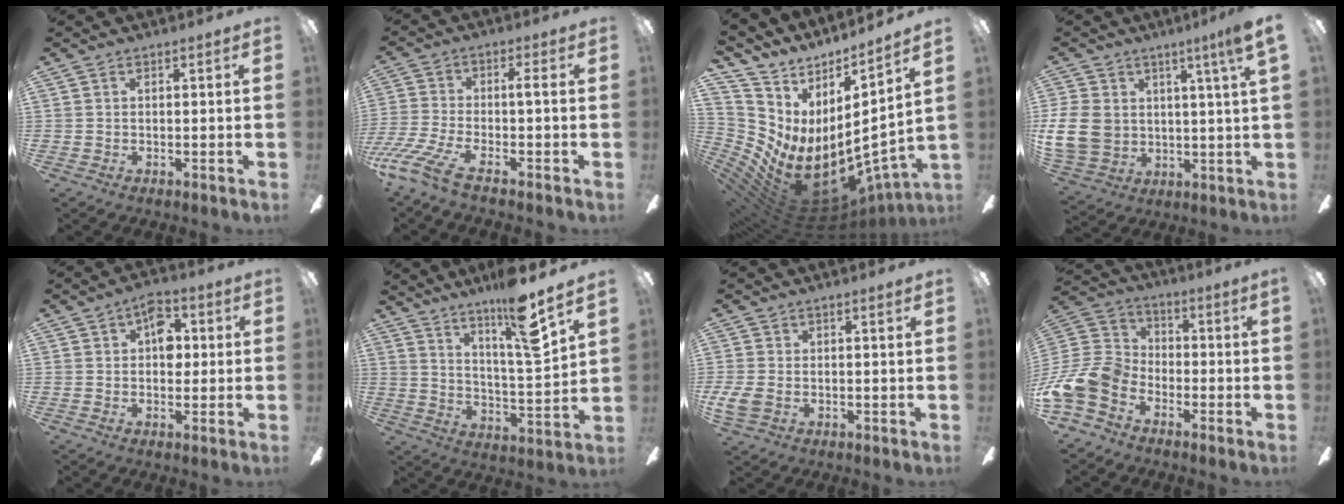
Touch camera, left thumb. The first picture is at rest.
{"total": 9.0, "force": [-4.6, 1.7, 7.6], "torque": [-0.181, -0.008, -0.099]}
{"total": 12.6, "force": [-3.0, 5.0, 11.2], "torque": [-0.177, -0.045, -0.024]}
{"total": 12.9, "force": [4.7, 7.0, 9.8], "torque": [-0.201, -0.019, 0.084]}
{"total": 7.3, "force": [1.7, 4.5, 5.4], "torque": [-0.051, -0.004, 0.021]}
{"total": 15.2, "force": [10.6, 1.6, 10.8], "torque": [-0.185, -0.056, 0.162]}
{"total": 3.9, "force": [-0.6, 2.6, 2.9], "torque": [-0.061, -0.003, -0.014]}
{"total": 13.5, "force": [-5.8, 9.1, 8.1], "torque": [-0.192, 0.029, -0.110]}